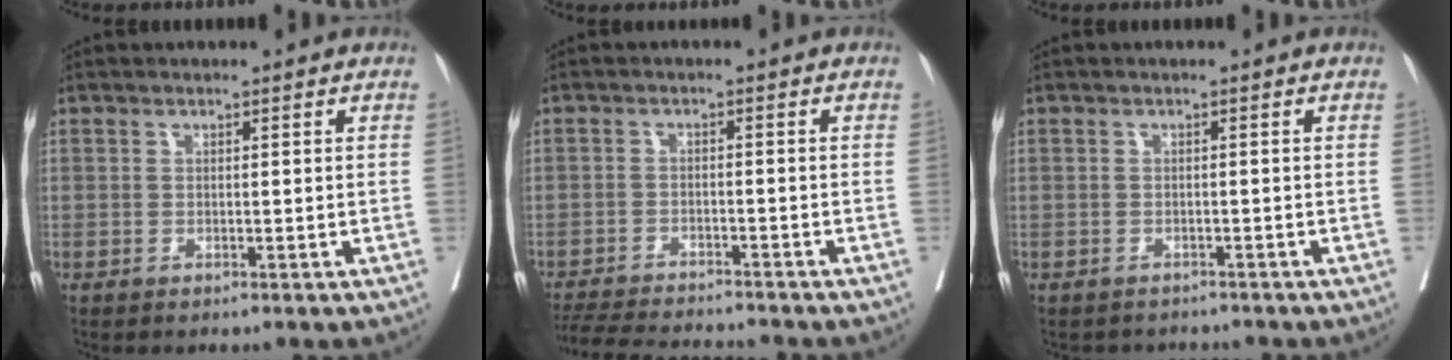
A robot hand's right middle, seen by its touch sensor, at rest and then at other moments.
{"total": 10.3, "force": [-9.8, 0.8, 3.2], "torque": [-0.050, -0.007, -0.150]}
{"total": 3.0, "force": [-2.7, 1.3, -0.3], "torque": [0.005, 0.000, -0.041]}